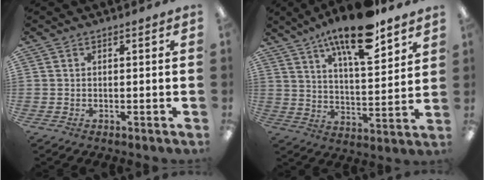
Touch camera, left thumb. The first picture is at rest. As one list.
[{"total": 16.4, "force": [11.7, 4.6, 10.5], "torque": [-0.174, -0.059, 0.193]}]